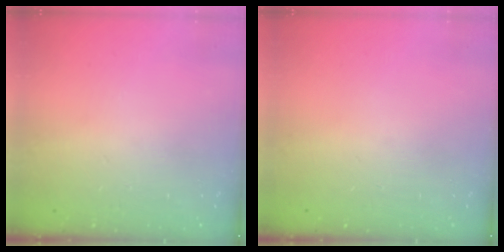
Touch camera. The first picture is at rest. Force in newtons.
{"total": 0.0}